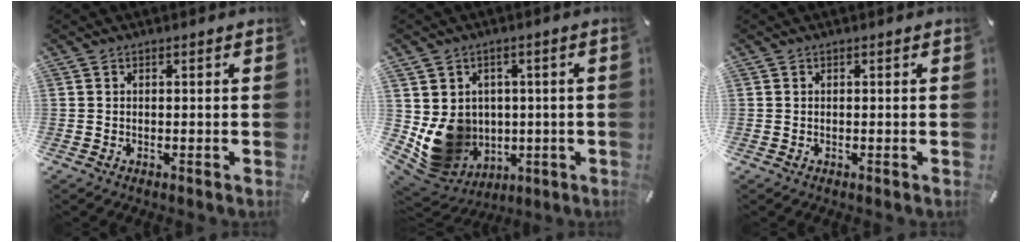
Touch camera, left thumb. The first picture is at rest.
{"total": 11.9, "force": [-0.4, 11.2, 3.9], "torque": [-0.089, -0.013, 0.006]}
{"total": 0.0}